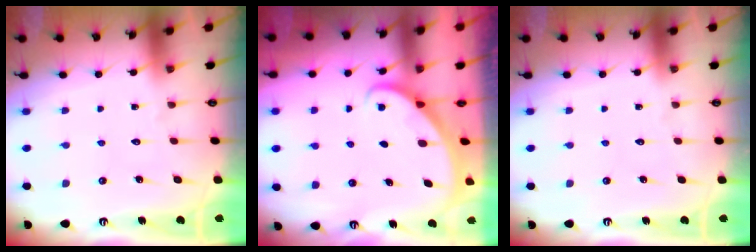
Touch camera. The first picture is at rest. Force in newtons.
{"total": 2.0, "press": 2.0, "slide": 0.1}
{"total": 0.0}